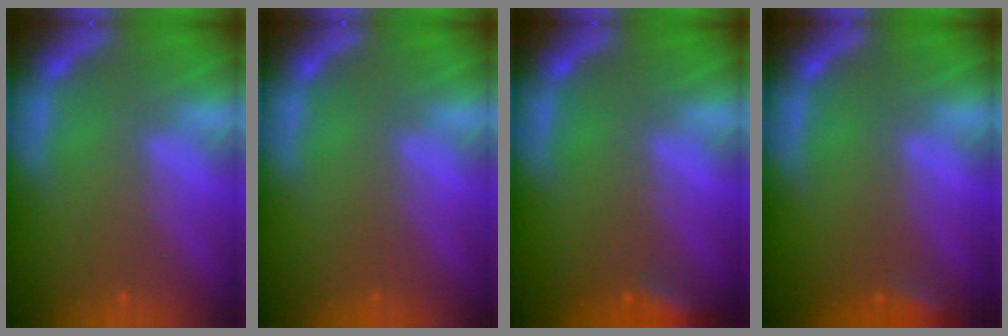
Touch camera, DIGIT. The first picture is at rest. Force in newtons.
{"total": 0.0}
{"total": 2.9}
{"total": 1.9}